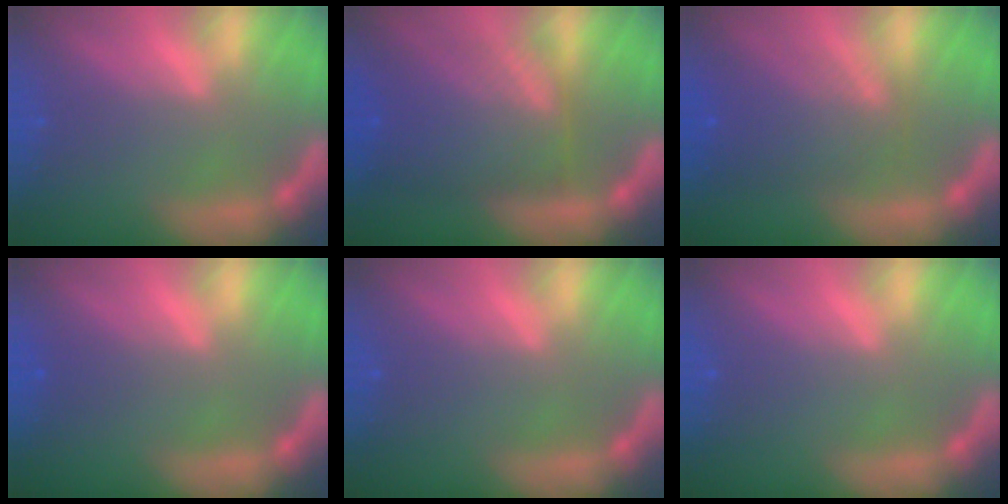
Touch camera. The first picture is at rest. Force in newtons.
{"total": 9.5}
{"total": 6.0}
{"total": 1.0}
{"total": 0.0}
{"total": 0.0}